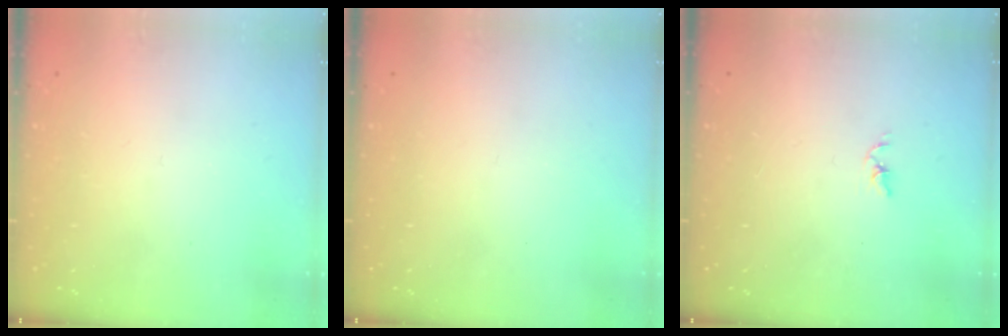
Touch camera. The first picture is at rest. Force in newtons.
{"total": 0.0}
{"total": 1.8, "press": 1.7, "slide": 0.3}